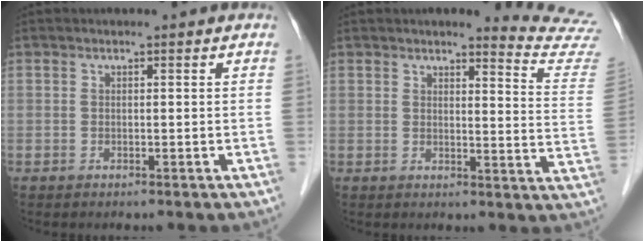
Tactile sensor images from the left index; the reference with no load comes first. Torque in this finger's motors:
{"motor_torque": [0.70, -1.12, 0.17, -0.01]}